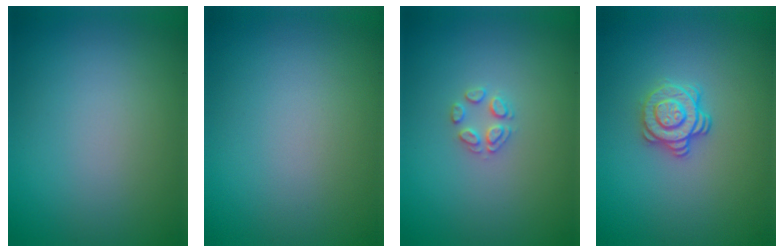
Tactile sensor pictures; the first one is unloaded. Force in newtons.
{"total": 0.0}
{"total": 1.7, "press": 1.6, "slide": 0.2}
{"total": 3.0, "press": 2.6, "slide": 1.4}